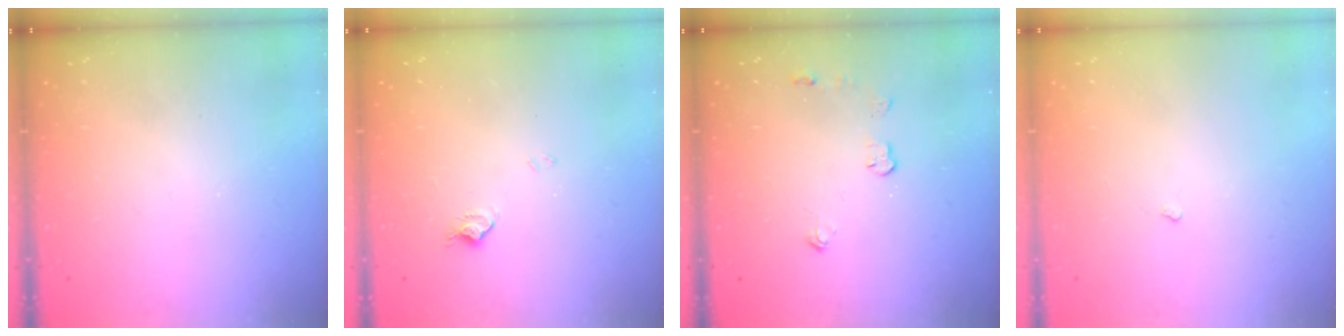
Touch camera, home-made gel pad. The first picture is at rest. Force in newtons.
{"total": 5.7, "press": 5.7, "slide": 0.7}
{"total": 3.7, "press": 3.7, "slide": 0.6}
{"total": 2.2, "press": 2.1, "slide": 0.4}